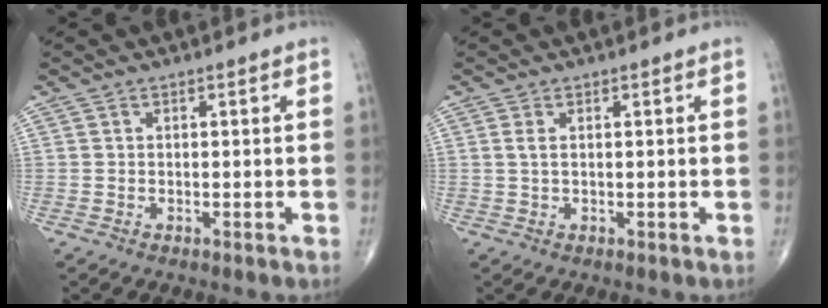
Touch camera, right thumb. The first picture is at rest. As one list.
[{"total": 1.5, "force": [0.4, 0.7, 1.3], "torque": [-0.035, 0.005, 0.011]}]